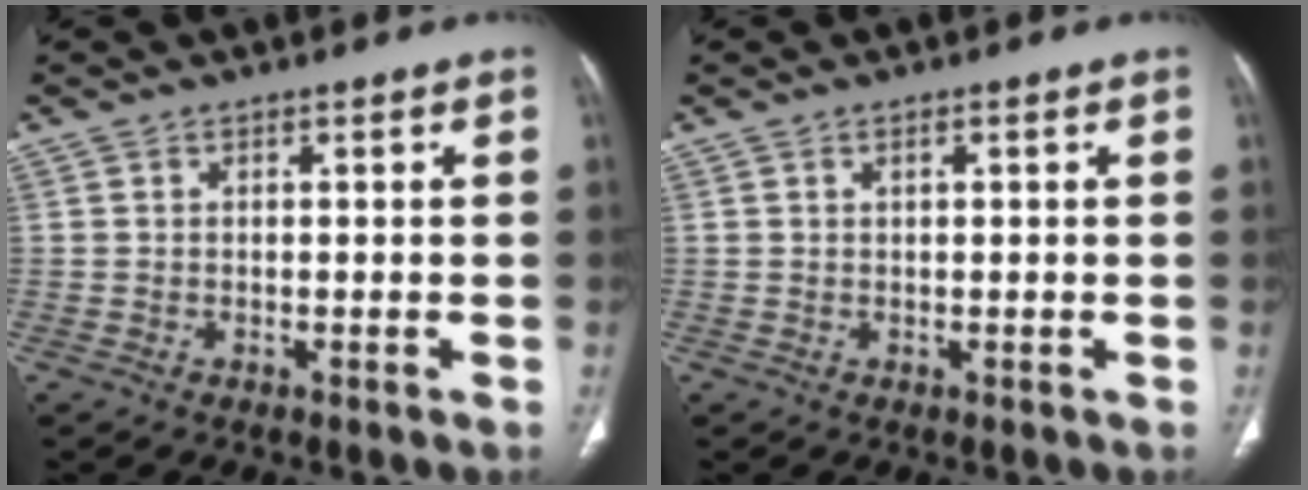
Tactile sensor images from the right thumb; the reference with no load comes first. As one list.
[{"total": 1.0, "force": [0.4, 0.4, 0.8], "torque": [-0.015, 0.002, 0.007]}]